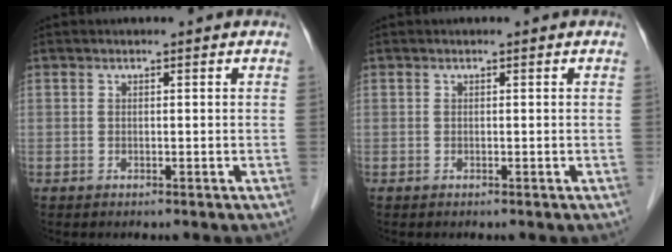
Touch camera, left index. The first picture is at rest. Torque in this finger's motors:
{"motor_torque": [0.00, 0.00, 0.00, 0.00]}